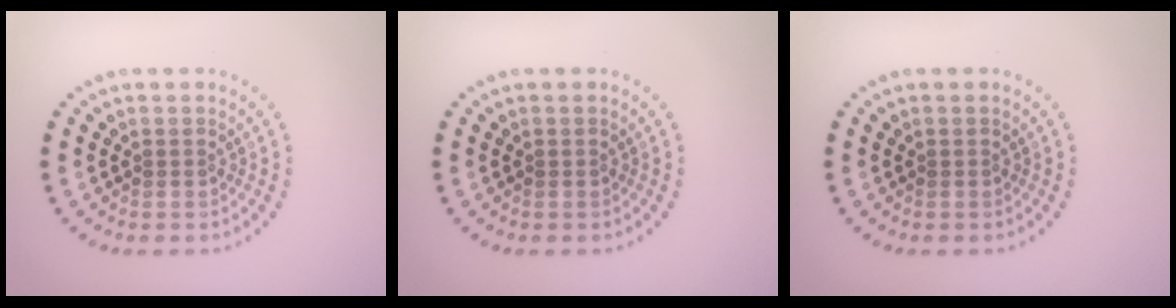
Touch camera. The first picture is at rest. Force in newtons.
{"total": 0.0}
{"total": 0.0}